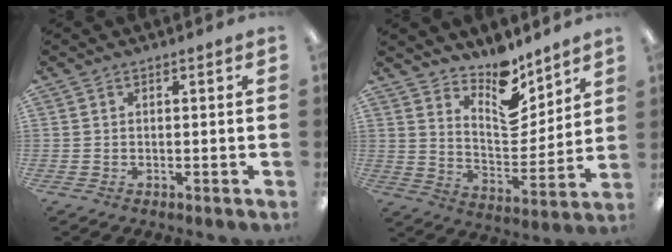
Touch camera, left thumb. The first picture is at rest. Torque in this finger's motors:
{"motor_torque": [0.58, 0.65, 0.02, -0.29, 0.04]}